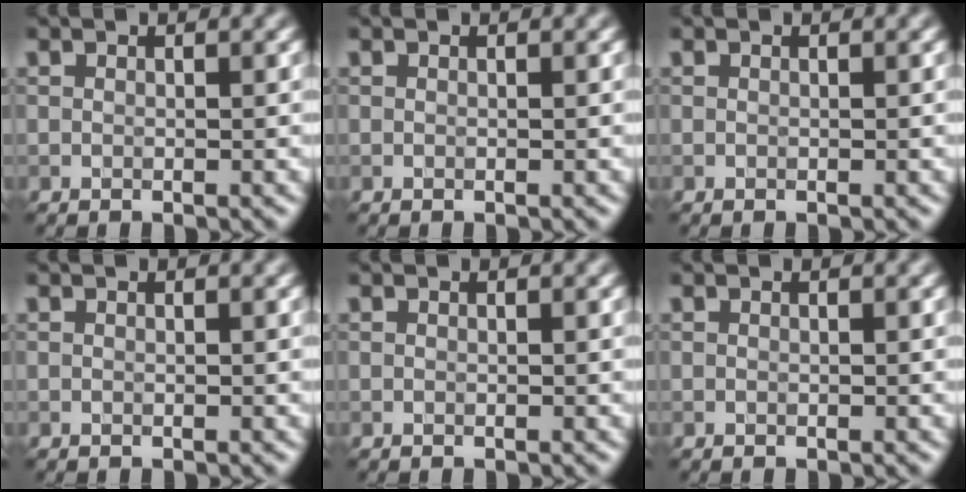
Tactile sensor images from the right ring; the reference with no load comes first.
{"total": 0.0}
{"total": 0.0}
{"total": 0.0}
{"total": 0.0}
{"total": 0.0}